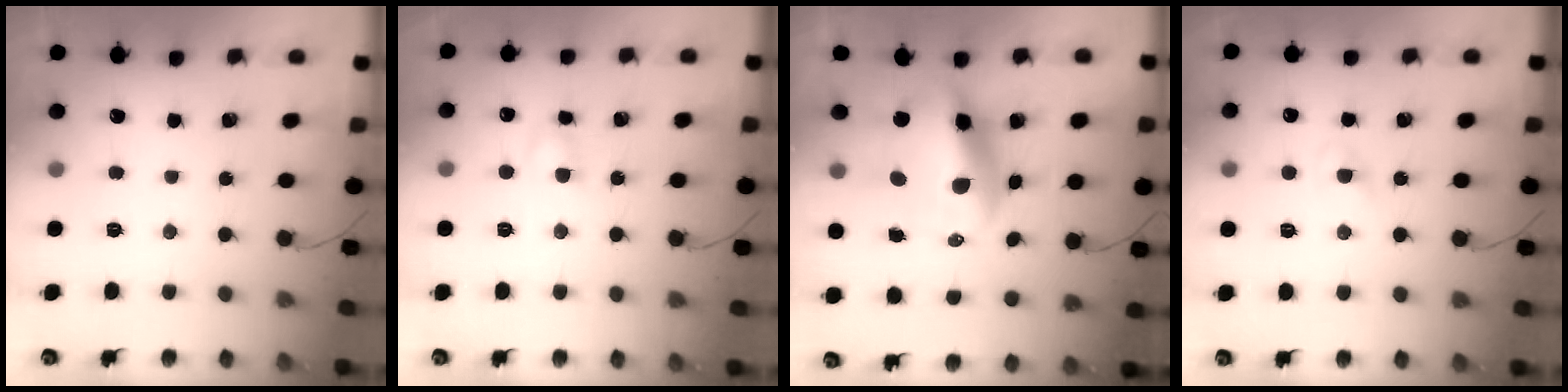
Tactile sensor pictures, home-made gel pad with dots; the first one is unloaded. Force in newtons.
{"total": 4.0, "press": 3.8, "slide": 1.1}
{"total": 12.5, "press": 12.1, "slide": 3.2}
{"total": 1.2, "press": 1.0, "slide": 0.5}